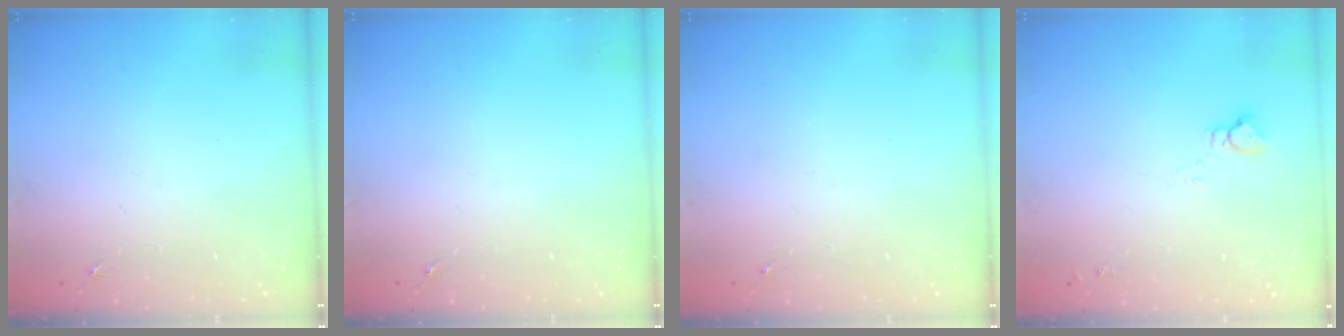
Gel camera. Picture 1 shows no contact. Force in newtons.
{"total": 0.0}
{"total": 0.0}
{"total": 3.9, "press": 3.9, "slide": 0.4}